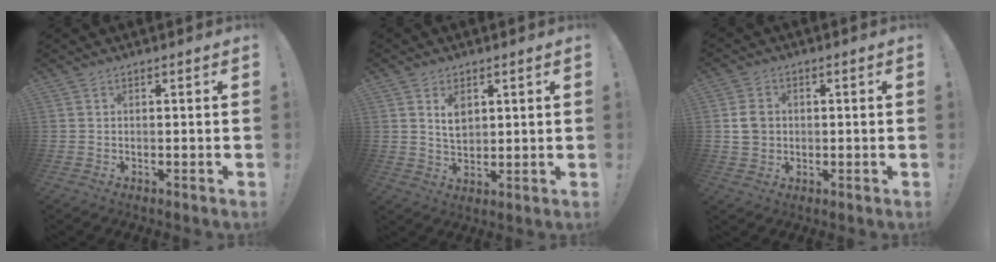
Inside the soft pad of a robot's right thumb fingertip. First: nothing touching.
{"total": 5.4, "force": [2.3, 3.8, 3.1], "torque": [-0.045, -0.005, 0.041]}
{"total": 5.7, "force": [0.3, 5.1, 2.7], "torque": [-0.042, 0.008, 0.008]}